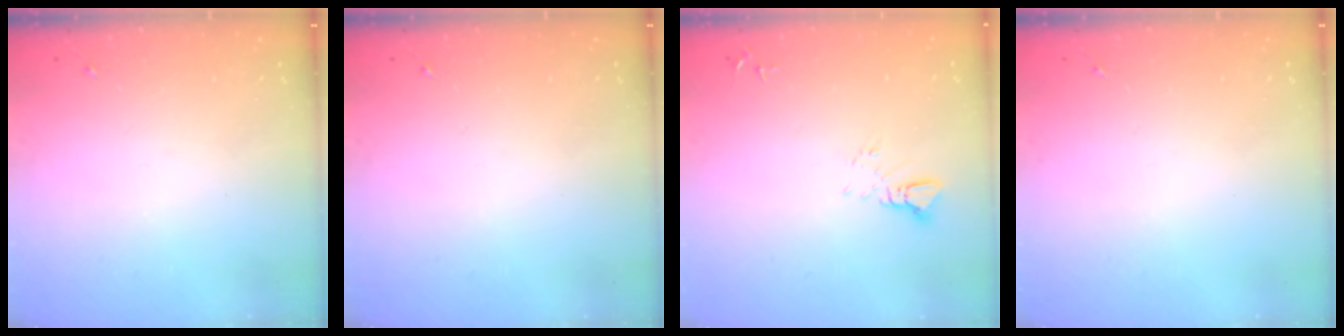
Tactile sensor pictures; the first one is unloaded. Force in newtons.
{"total": 0.0}
{"total": 3.1, "press": 3.1, "slide": 0.1}
{"total": 0.0}